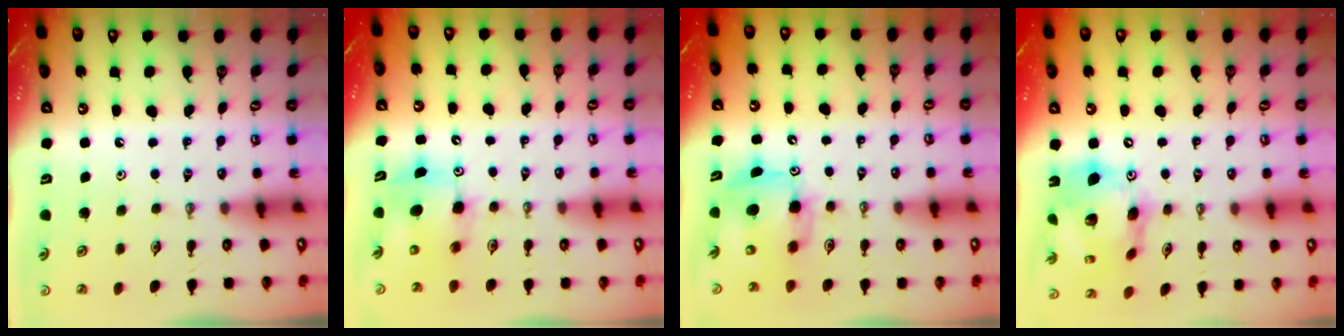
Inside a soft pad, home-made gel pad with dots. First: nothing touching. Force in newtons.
{"total": 7.9, "press": 7.6, "slide": 2.2}
{"total": 7.8, "press": 7.7, "slide": 0.9}
{"total": 18.8, "press": 18.6, "slide": 2.1}